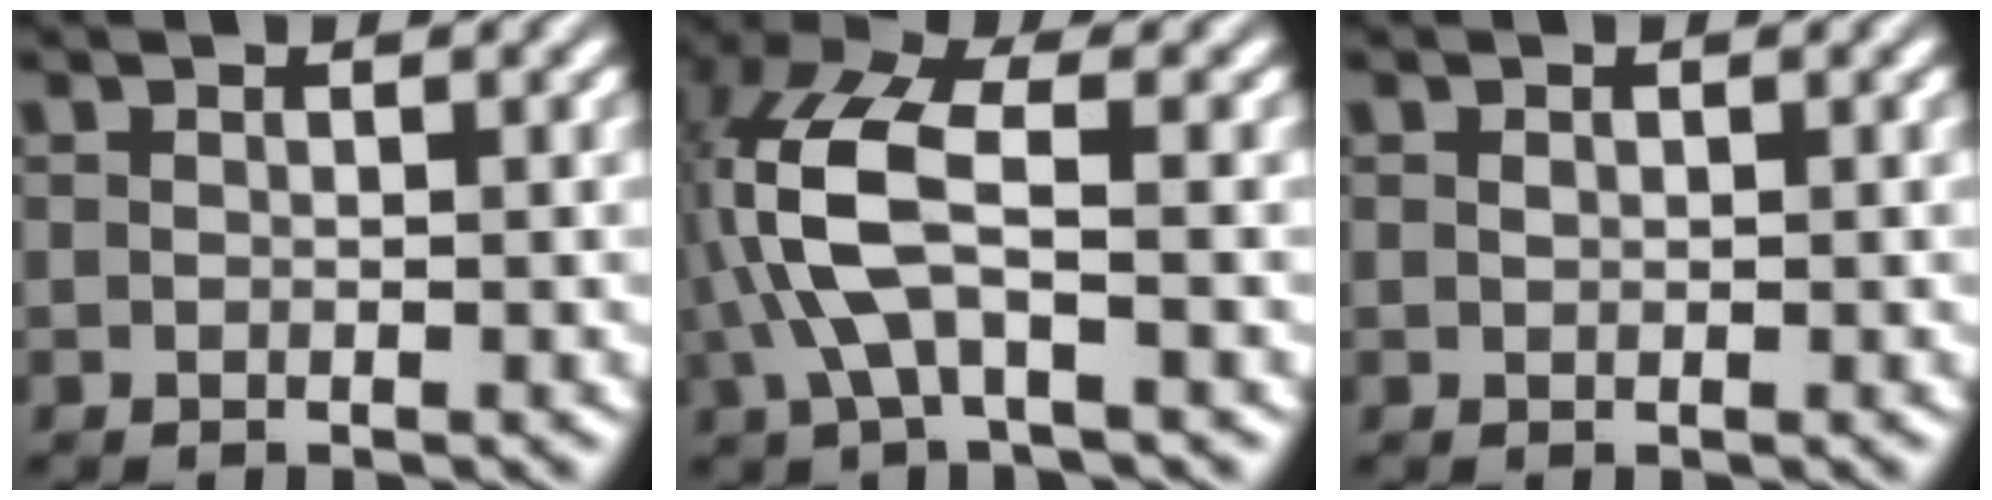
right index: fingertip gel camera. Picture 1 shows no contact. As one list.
[{"total": 6.1, "force": [0.8, 2.4, 5.6], "torque": [-0.132, -0.005, 0.021]}, {"total": 0.6, "force": [0.1, -0.6, 0.0], "torque": [0.001, -0.007, 0.010]}]